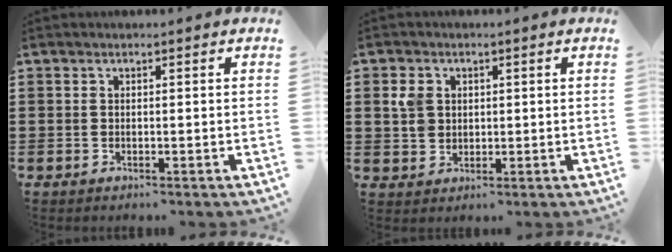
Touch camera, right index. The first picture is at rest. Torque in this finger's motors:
{"motor_torque": [0.02, 0.01, 0.09, 0.06]}